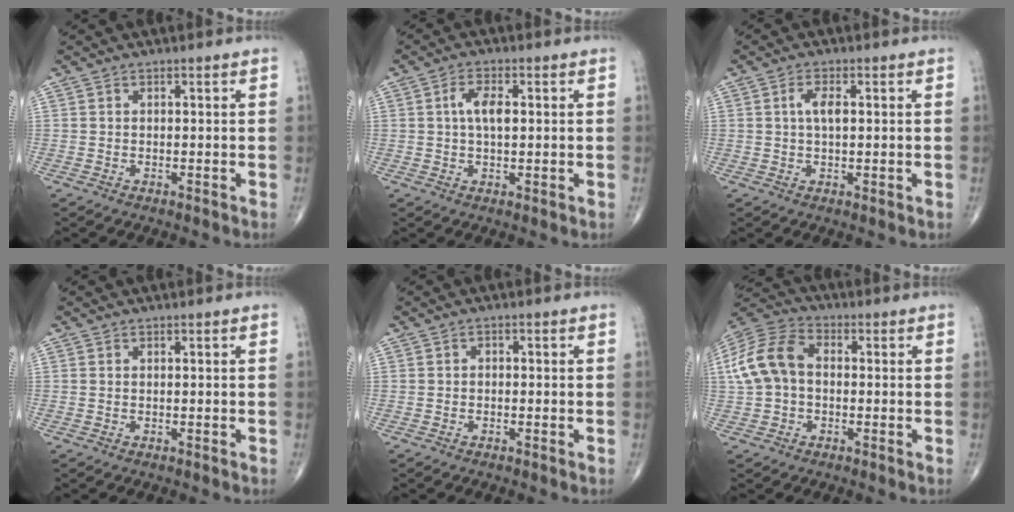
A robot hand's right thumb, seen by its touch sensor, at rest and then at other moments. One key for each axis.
{"total": 5.1, "fx": 0.8, "fy": 2.3, "fz": 4.5, "tx": -0.084, "ty": 0.000, "tz": 0.010}
{"total": 3.8, "fx": 0.7, "fy": 1.6, "fz": 3.4, "tx": -0.063, "ty": -0.003, "tz": 0.009}
{"total": 0.0}
{"total": 0.6, "fx": -0.3, "fy": 0.4, "fz": 0.2, "tx": 0.005, "ty": 0.002, "tz": -0.010}
{"total": 12.6, "fx": 0.4, "fy": 8.8, "fz": 9.0, "tx": -0.187, "ty": 0.034, "tz": -0.003}